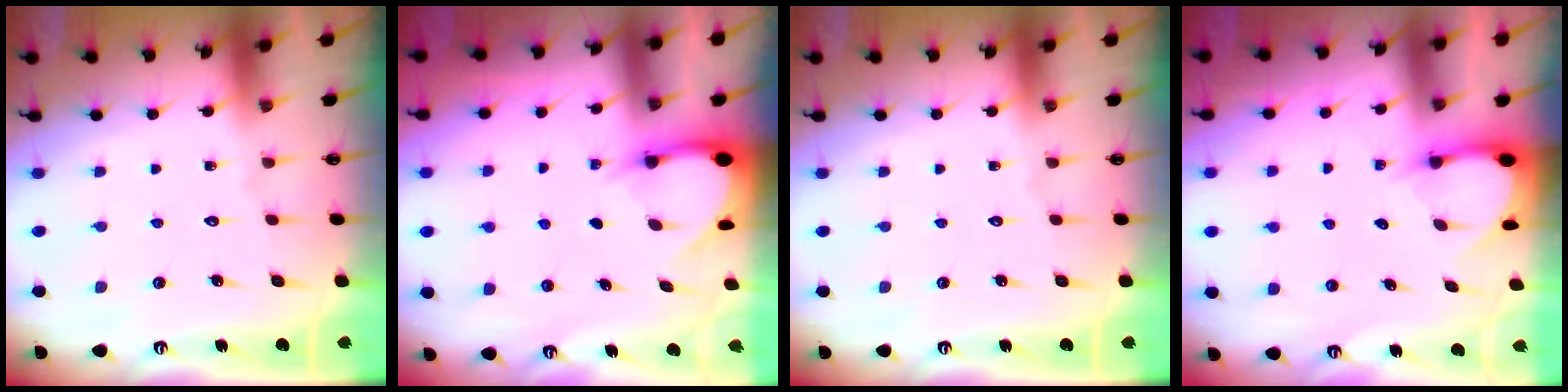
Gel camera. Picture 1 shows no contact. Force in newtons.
{"total": 3.1, "press": 3.1, "slide": 0.2}
{"total": 0.0}
{"total": 2.8, "press": 2.8, "slide": 0.2}